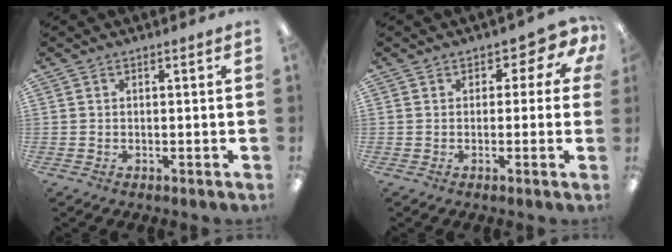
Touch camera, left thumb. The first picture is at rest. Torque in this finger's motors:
{"motor_torque": [-0.29, 0.20, -0.13, 0.04, 0.00]}